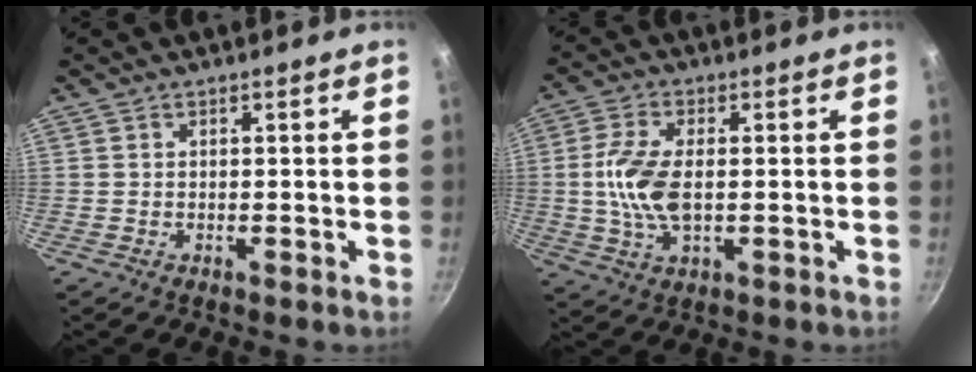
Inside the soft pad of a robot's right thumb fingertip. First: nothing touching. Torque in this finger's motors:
{"motor_torque": [0.19, 0.25, 0.51, 0.82, 0.04]}